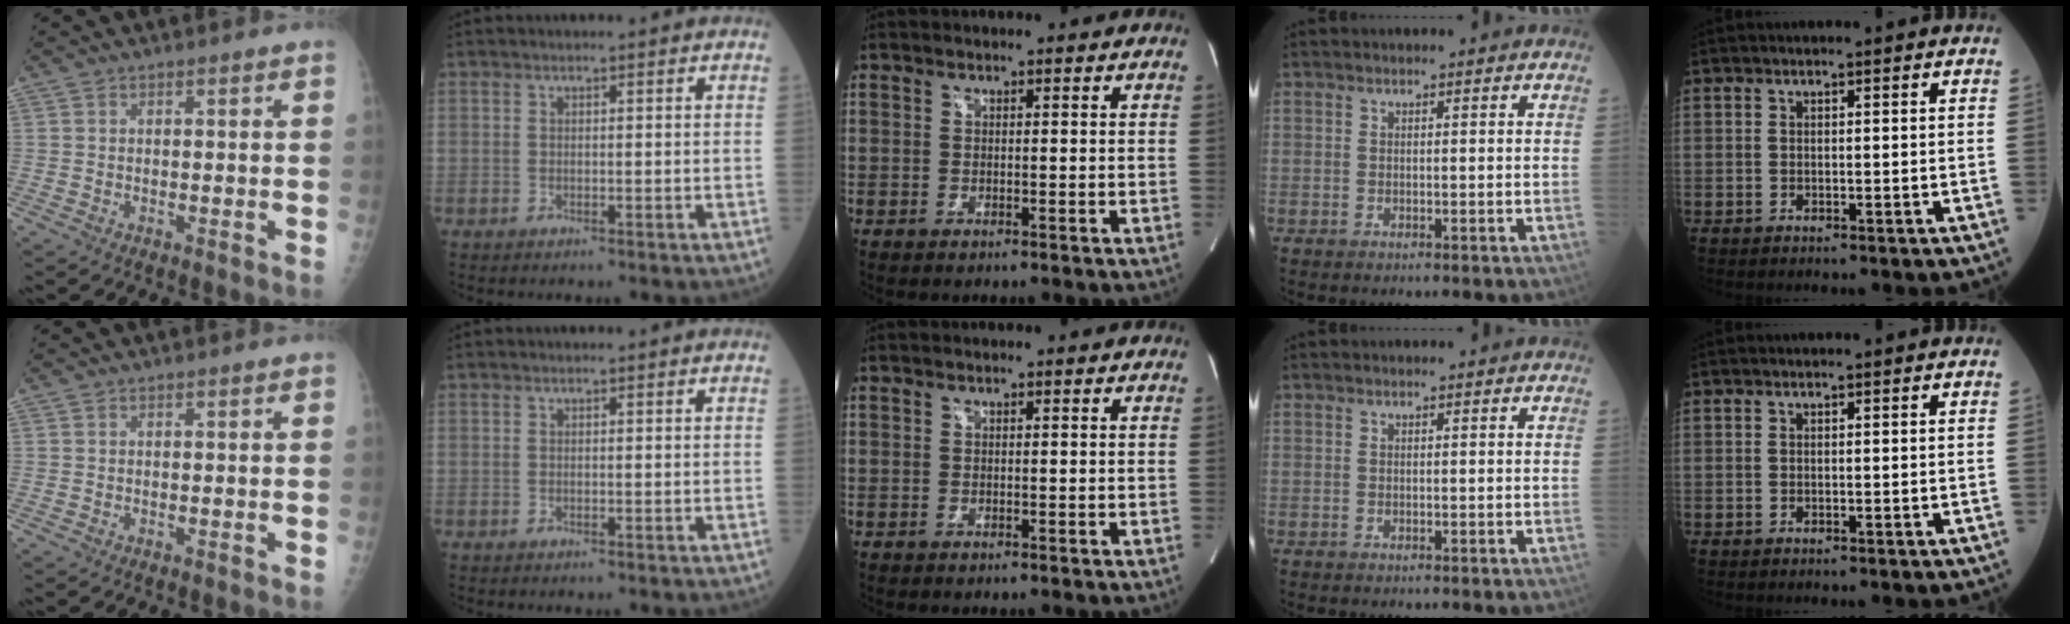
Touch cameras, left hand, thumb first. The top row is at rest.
{}